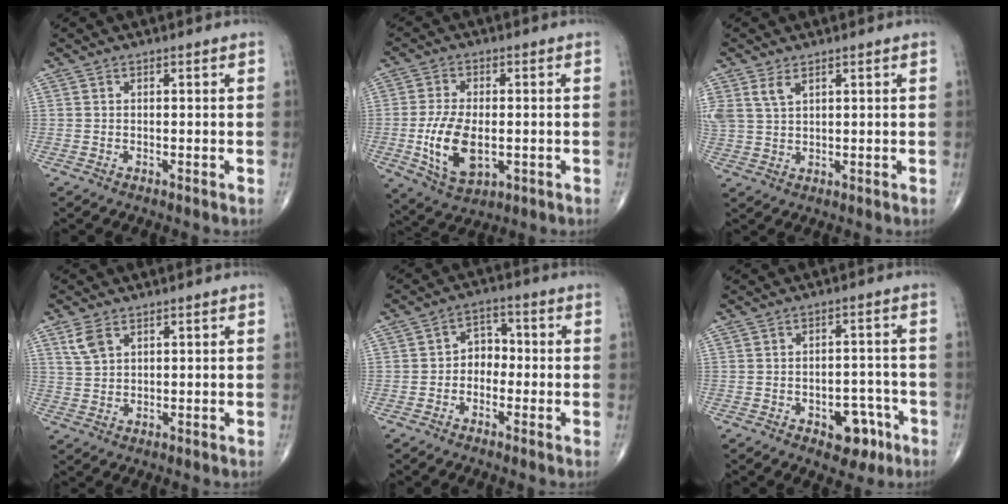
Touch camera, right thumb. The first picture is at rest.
{"total": 11.2, "force": [-1.8, 6.0, 9.2], "torque": [-0.176, -0.007, -0.024]}
{"total": 4.5, "force": [2.6, 2.4, 2.9], "torque": [-0.061, -0.002, 0.063]}
{"total": 3.9, "force": [2.2, 2.3, 2.3], "torque": [-0.047, -0.003, 0.052]}
{"total": 4.6, "force": [-1.0, 3.7, 2.6], "torque": [-0.013, 0.023, -0.032]}
{"total": 7.2, "force": [-3.5, 4.3, 4.6], "torque": [-0.030, 0.030, -0.041]}